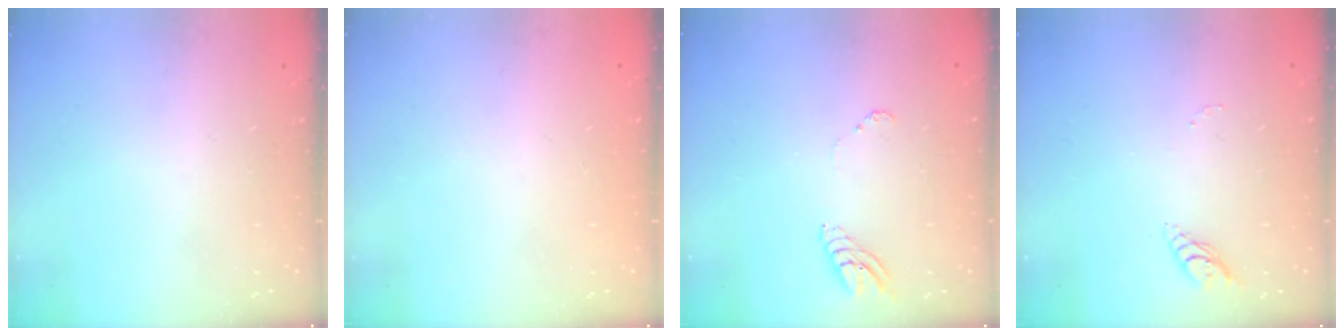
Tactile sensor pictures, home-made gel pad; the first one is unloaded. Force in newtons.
{"total": 0.0}
{"total": 5.9, "press": 5.9, "slide": 0.4}
{"total": 5.3, "press": 5.3, "slide": 0.3}